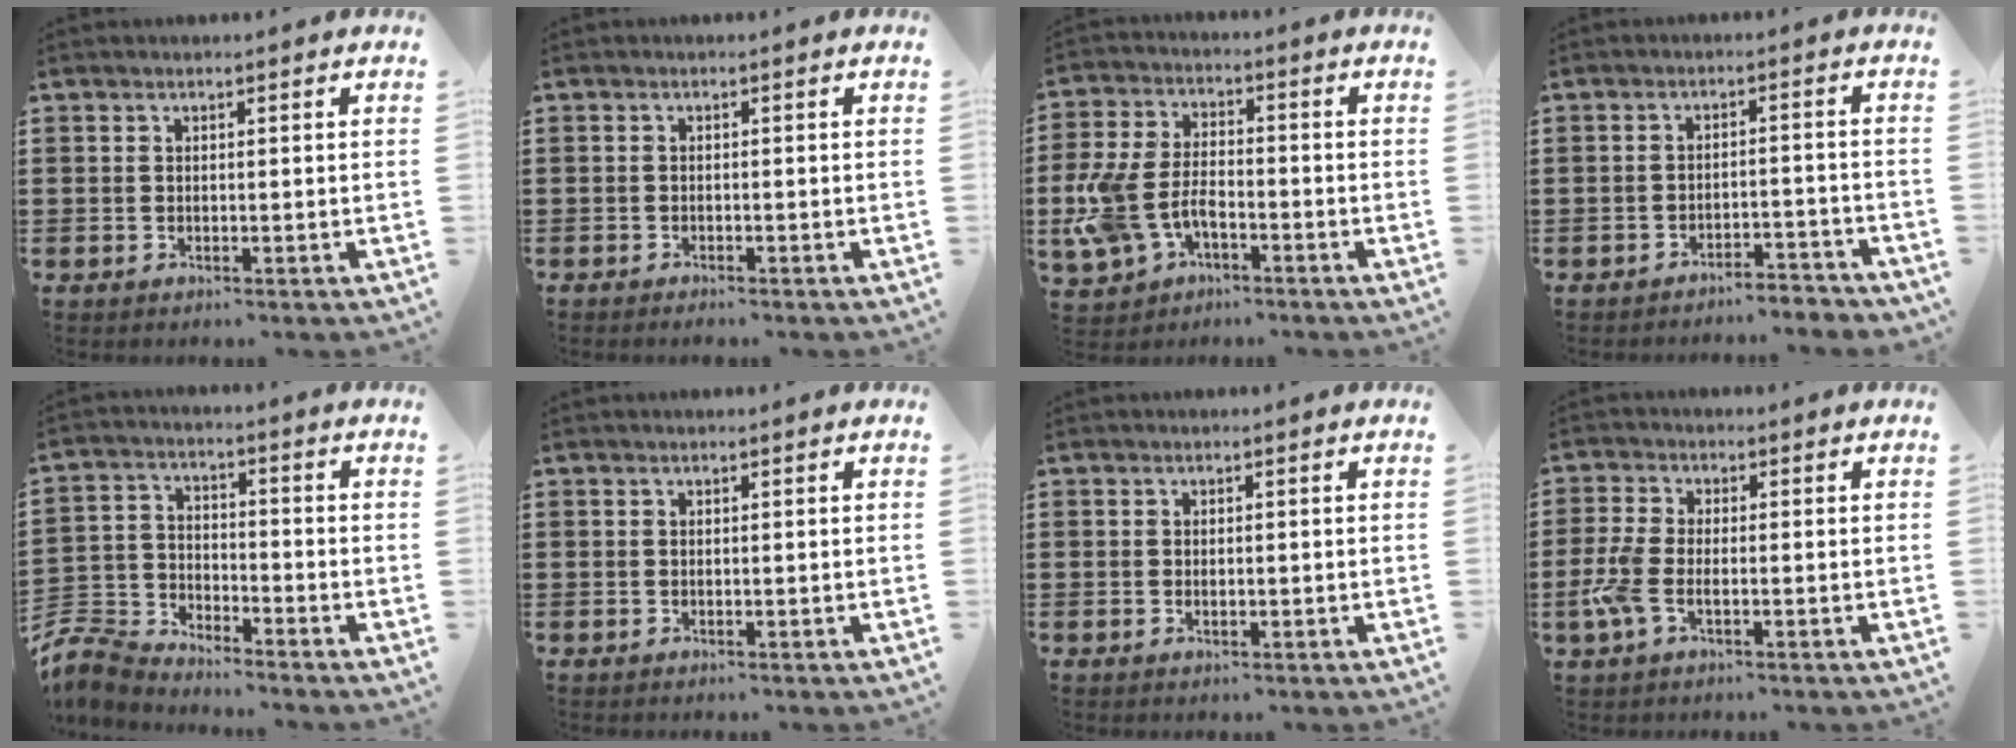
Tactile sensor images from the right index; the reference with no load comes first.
{"total": 0.6, "force": [-0.6, -0.1, 0.1], "torque": [-0.003, -0.004, -0.012]}
{"total": 7.7, "force": [-3.0, 4.4, 5.6], "torque": [-0.154, -0.001, -0.066]}
{"total": 3.3, "force": [-3.3, 0.0, 0.4], "torque": [-0.011, 0.002, -0.071]}
{"total": 6.1, "force": [-5.9, 1.2, 1.0], "torque": [-0.049, -0.003, -0.126]}
{"total": 0.0}
{"total": 1.0, "force": [0.1, 0.6, 0.8], "torque": [-0.016, 0.004, 0.001]}
{"total": 4.4, "force": [-1.5, 1.8, 3.7], "torque": [-0.099, -0.008, -0.037]}